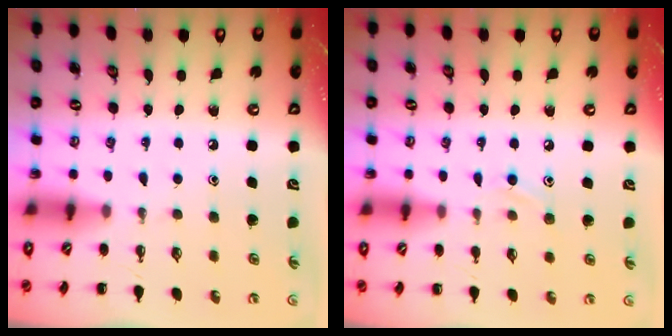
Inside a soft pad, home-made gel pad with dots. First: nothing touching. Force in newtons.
{"total": 6.7, "press": 6.2, "slide": 2.4}